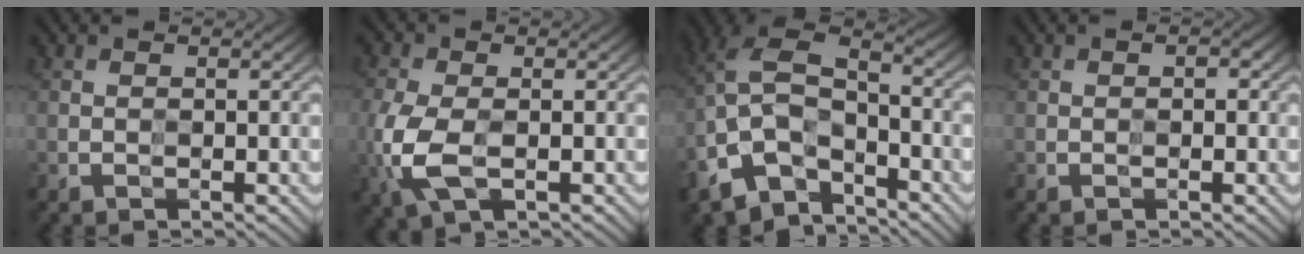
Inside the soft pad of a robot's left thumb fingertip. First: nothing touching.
{"total": 7.0, "force": [-1.7, 3.9, 5.5], "torque": [-0.149, -0.008, -0.035]}
{"total": 13.0, "force": [-6.6, 6.9, 8.8], "torque": [-0.195, -0.009, -0.133]}
{"total": 0.9, "force": [-0.1, 0.6, 0.7], "torque": [-0.003, 0.001, -0.003]}